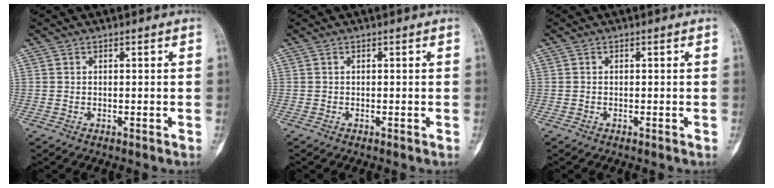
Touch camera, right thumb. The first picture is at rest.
{"total": 0.0}
{"total": 0.0}